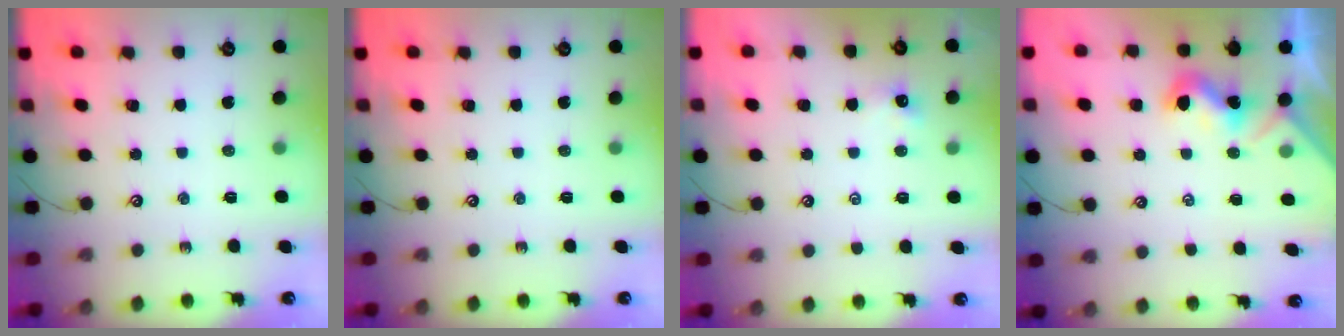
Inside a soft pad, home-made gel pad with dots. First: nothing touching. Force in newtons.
{"total": 0.0}
{"total": 0.0}
{"total": 1.3, "press": 1.2, "slide": 0.3}